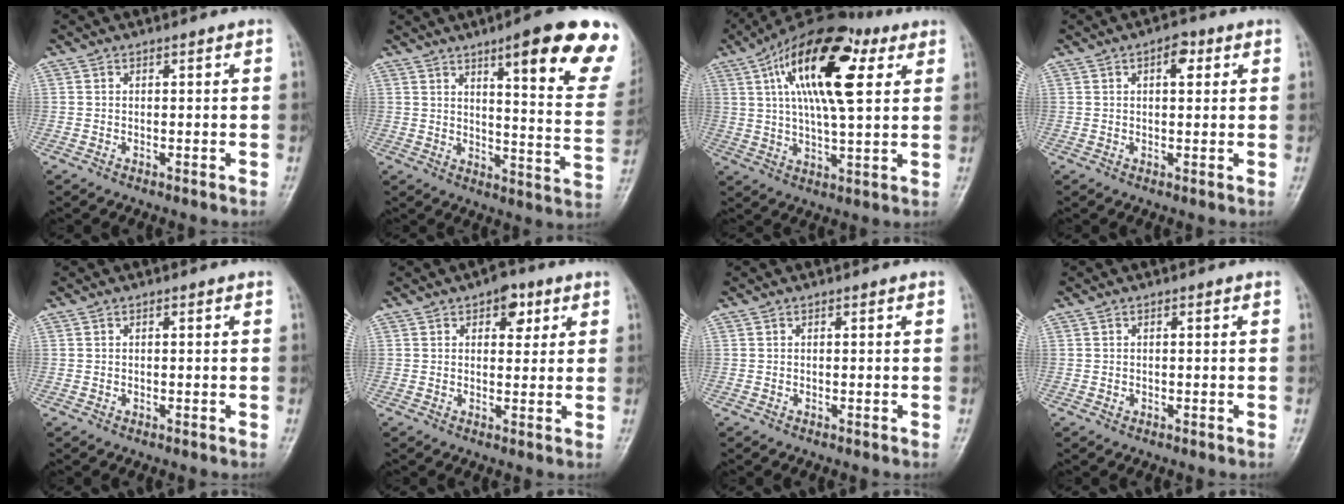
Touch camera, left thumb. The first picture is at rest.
{"total": 20.5, "force": [11.8, 3.6, 16.4], "torque": [-0.188, -0.054, 0.151]}
{"total": 20.6, "force": [7.3, 8.0, 17.5], "torque": [-0.284, 0.002, 0.112]}
{"total": 3.8, "force": [1.5, 1.9, 2.9], "torque": [-0.031, 0.000, 0.016]}
{"total": 0.0}
{"total": 5.3, "force": [2.6, 3.2, 3.3], "torque": [-0.016, -0.005, 0.027]}
{"total": 0.0}
{"total": 0.7, "force": [-0.1, 0.6, 0.3], "torque": [-0.001, 0.001, -0.002]}